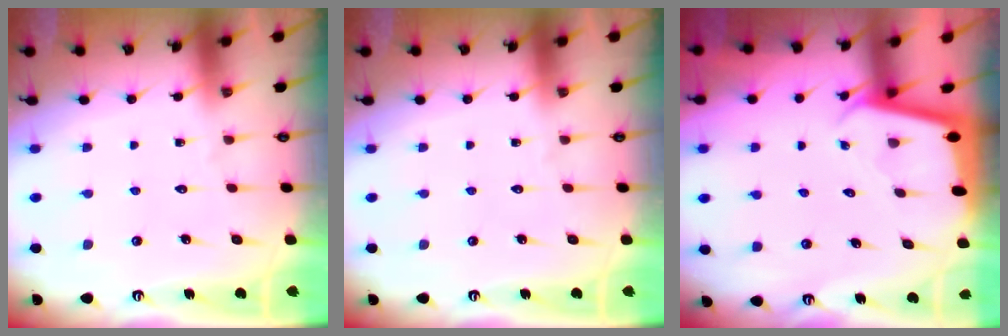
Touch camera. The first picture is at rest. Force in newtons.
{"total": 0.0}
{"total": 2.0, "press": 2.0, "slide": 0.1}